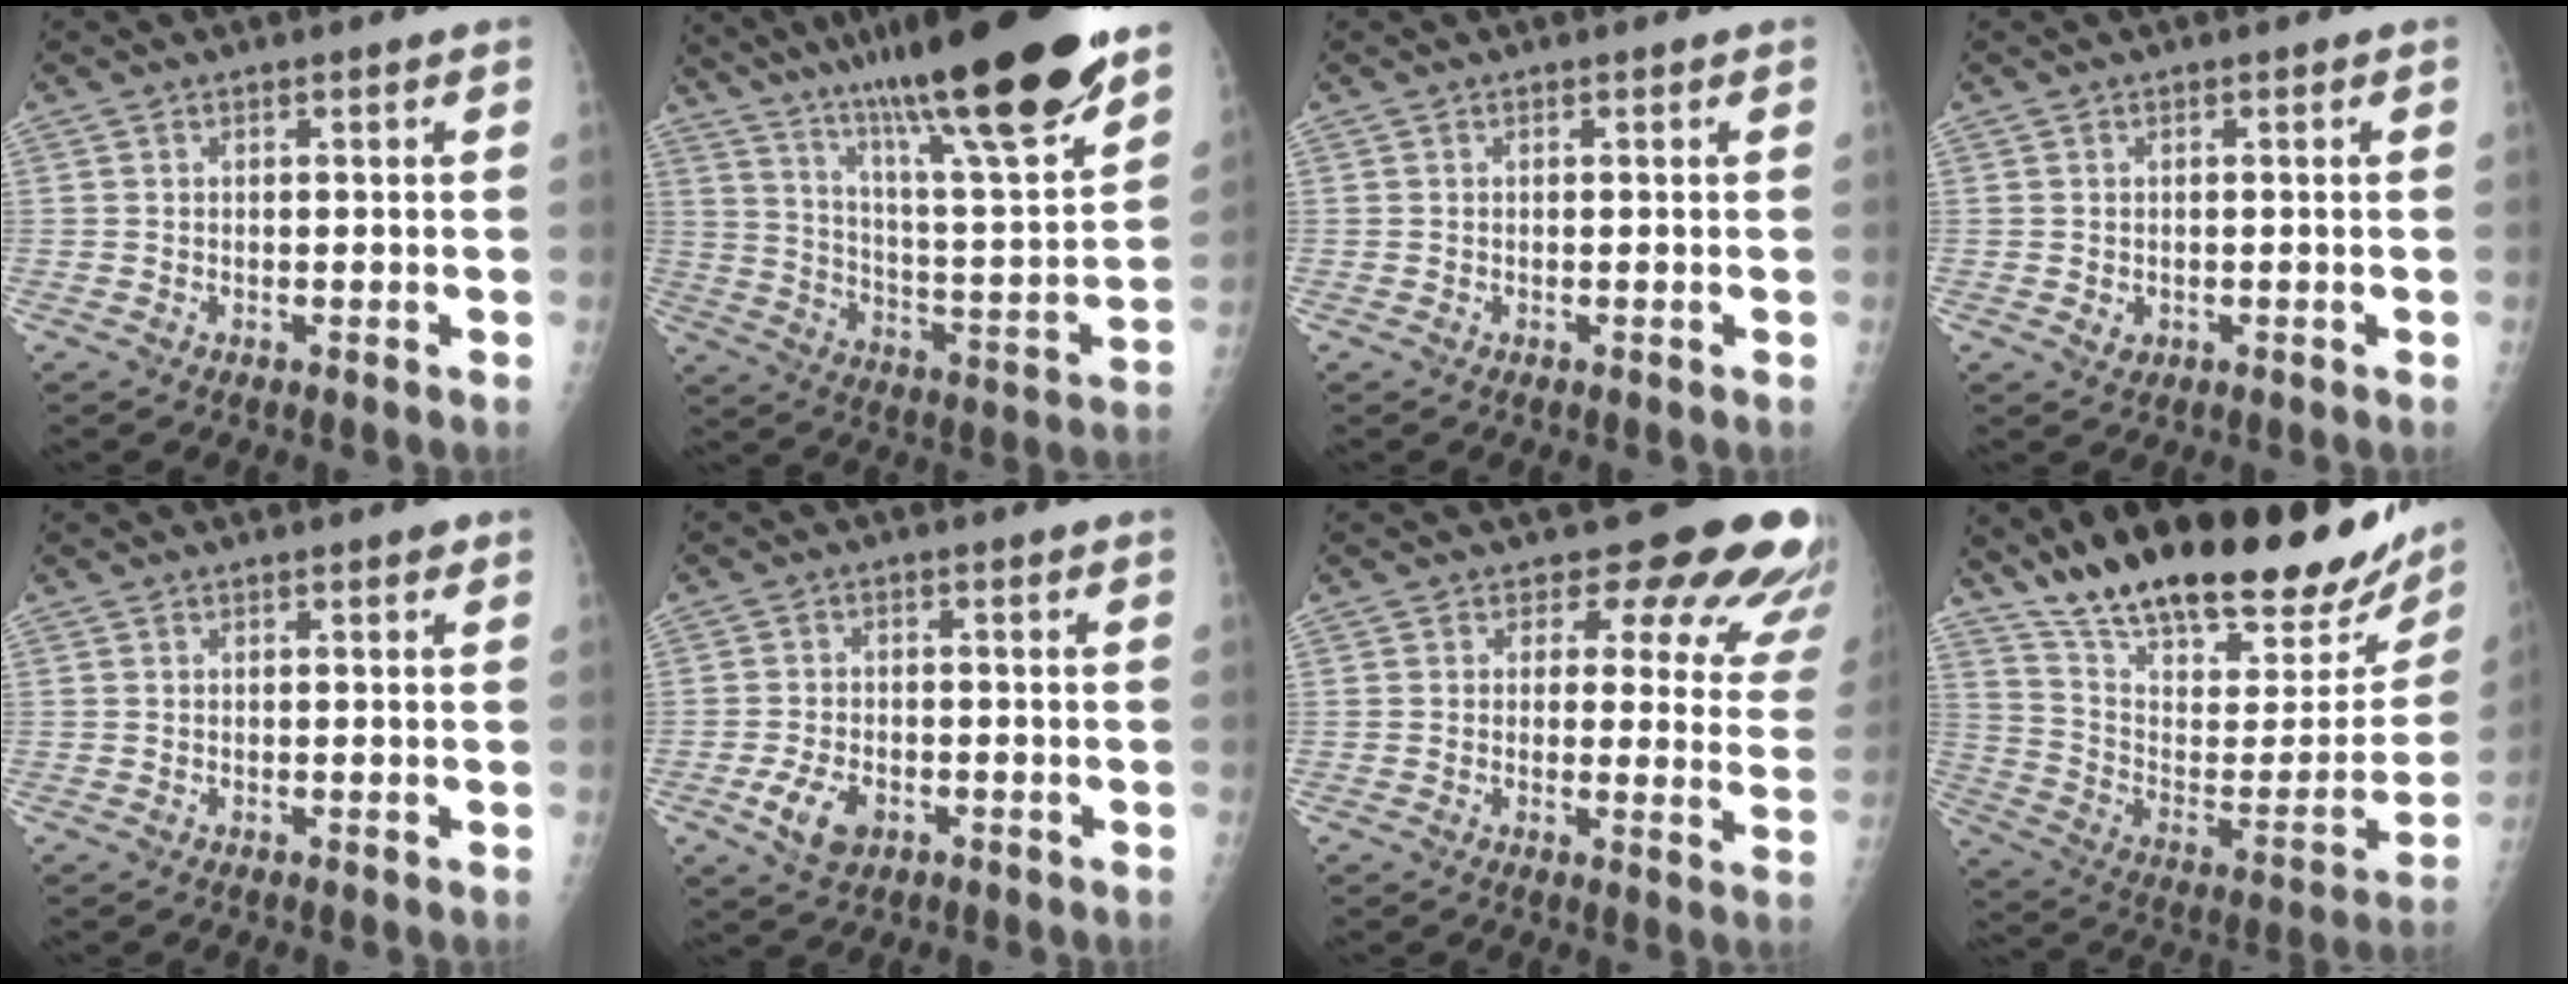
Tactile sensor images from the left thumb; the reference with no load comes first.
{"total": 29.2, "force": [20.5, 3.9, 20.4], "torque": [-0.312, -0.064, 0.333]}
{"total": 0.0}
{"total": 1.5, "force": [-0.2, 1.3, 0.7], "torque": [-0.006, 0.000, 0.003]}
{"total": 0.5, "force": [0.2, 0.3, 0.3], "torque": [-0.002, 0.001, 0.000]}
{"total": 5.8, "force": [-2.4, 3.7, 3.7], "torque": [-0.067, 0.004, -0.041]}
{"total": 14.2, "force": [10.7, 6.7, 6.3], "torque": [-0.011, -0.060, 0.094]}
{"total": 33.1, "force": [24.9, 9.8, 19.5], "torque": [-0.281, -0.086, 0.377]}